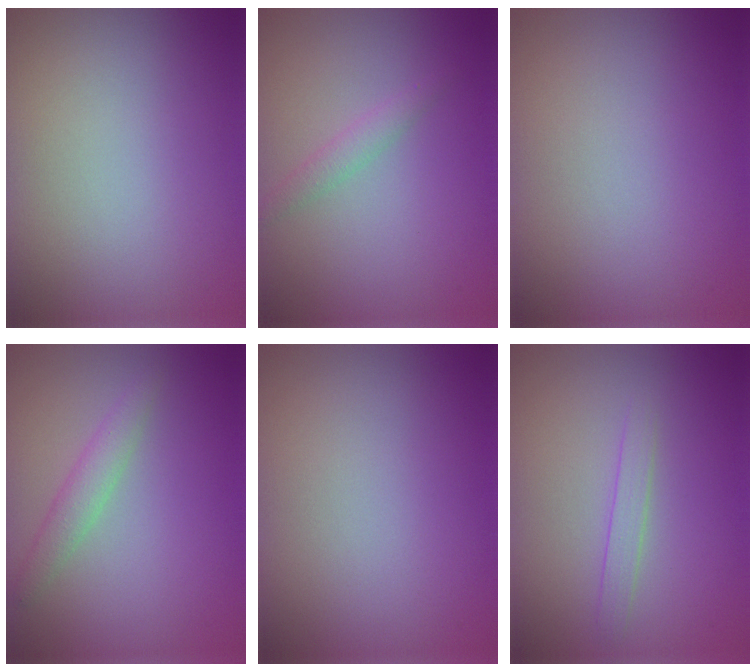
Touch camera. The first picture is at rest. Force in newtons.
{"total": 1.3, "press": 1.3, "slide": 0.0}
{"total": 0.0}
{"total": 2.7, "press": 2.7, "slide": 0.2}
{"total": 0.0}
{"total": 1.3, "press": 1.3, "slide": 0.1}